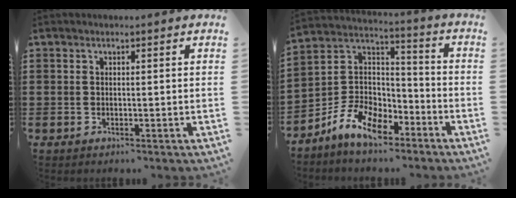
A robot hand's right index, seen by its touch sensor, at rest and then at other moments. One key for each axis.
{"total": 9.7, "fx": -6.7, "fy": 5.5, "fz": 4.4, "tx": -0.110, "ty": 0.017, "tz": -0.130}